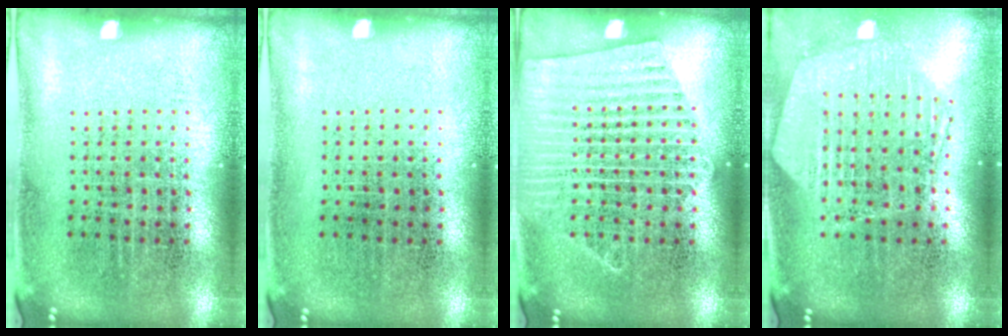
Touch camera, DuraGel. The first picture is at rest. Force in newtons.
{"total": 0.0}
{"total": 2.9, "press": 2.9, "slide": 0.3}
{"total": 1.3, "press": 1.2, "slide": 0.3}